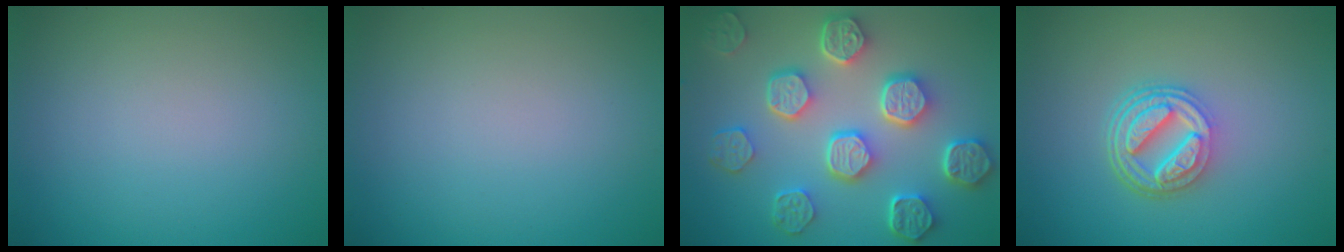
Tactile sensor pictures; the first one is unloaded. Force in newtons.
{"total": 0.0}
{"total": 7.8, "press": 6.1, "slide": 4.9}
{"total": 5.2, "press": 3.9, "slide": 3.4}